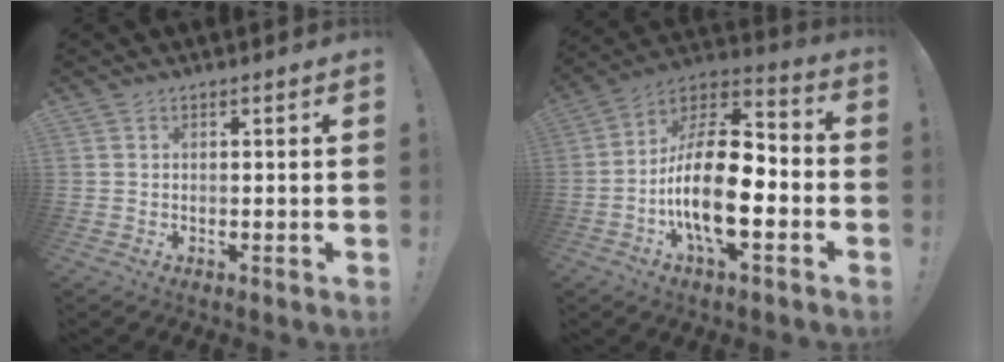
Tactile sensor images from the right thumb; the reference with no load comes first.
{"total": 20.2, "force": [-5.0, 8.9, 17.4], "torque": [-0.331, 0.017, -0.085]}